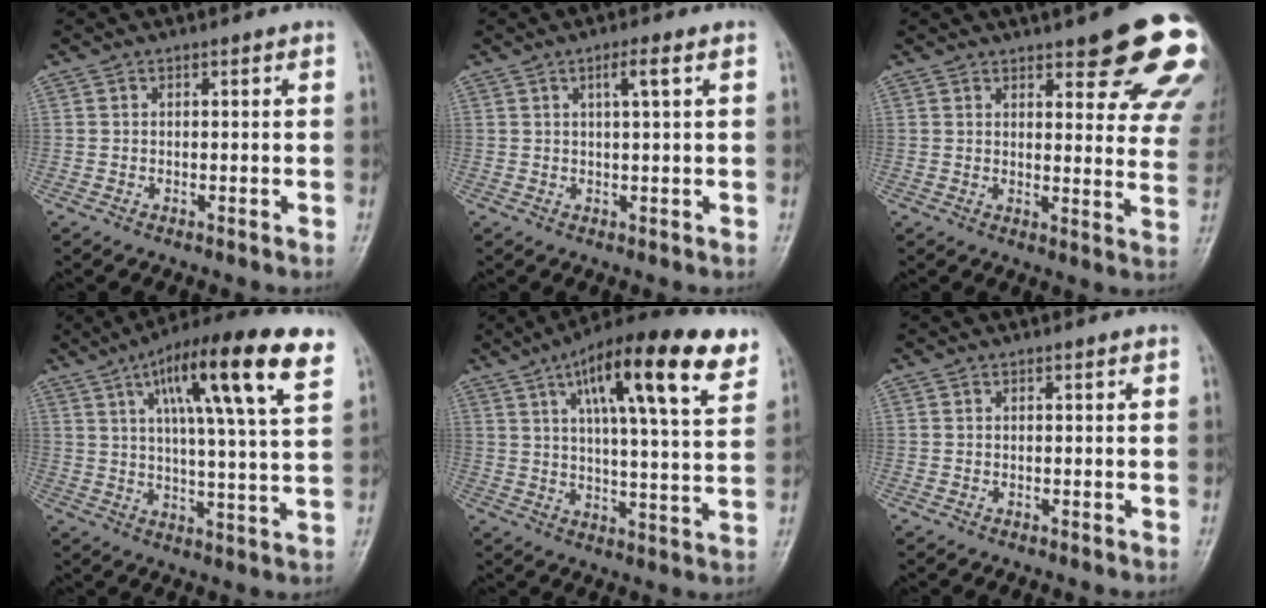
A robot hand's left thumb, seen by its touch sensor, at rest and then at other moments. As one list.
[{"total": 2.9, "force": [1.1, 0.0, 2.7], "torque": [-0.052, 0.001, 0.021]}, {"total": 20.8, "force": [13.5, 6.1, 14.6], "torque": [-0.142, -0.047, 0.150]}, {"total": 19.1, "force": [9.2, 3.3, 16.5], "torque": [-0.242, -0.015, 0.136]}, {"total": 20.5, "force": [10.9, 4.9, 16.7], "torque": [-0.234, -0.019, 0.162]}, {"total": 0.0}]